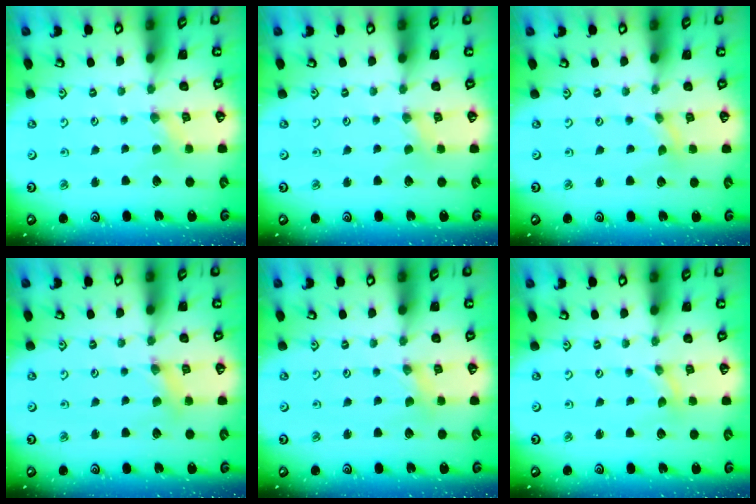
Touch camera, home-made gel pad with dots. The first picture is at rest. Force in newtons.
{"total": 0.0}
{"total": 0.0}
{"total": 2.3, "press": 2.3, "slide": 0.3}
{"total": 0.0}
{"total": 0.0}